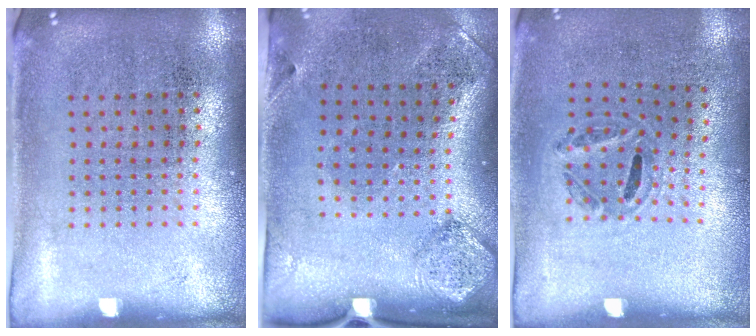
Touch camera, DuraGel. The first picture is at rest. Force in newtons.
{"total": 1.9, "press": 1.1, "slide": 1.6}
{"total": 1.2, "press": 0.8, "slide": 0.9}